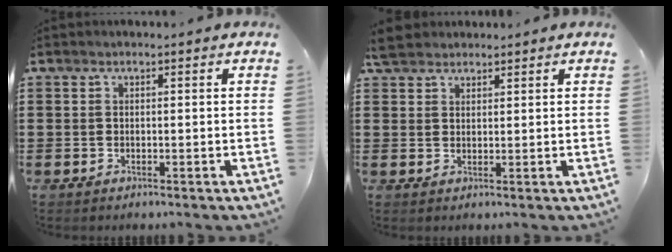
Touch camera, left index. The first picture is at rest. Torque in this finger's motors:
{"motor_torque": [0.28, -0.42, 0.07, 0.01]}